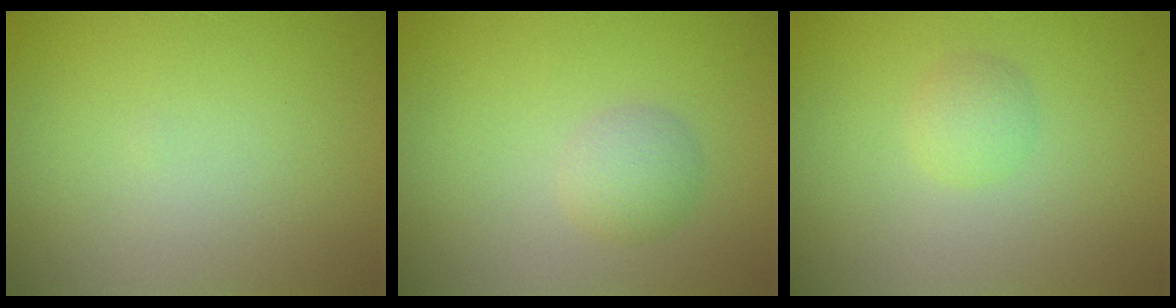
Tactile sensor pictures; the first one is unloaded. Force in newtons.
{"total": 2.0, "press": 2.0, "slide": 0.1}
{"total": 1.5, "press": 1.5, "slide": 0.1}